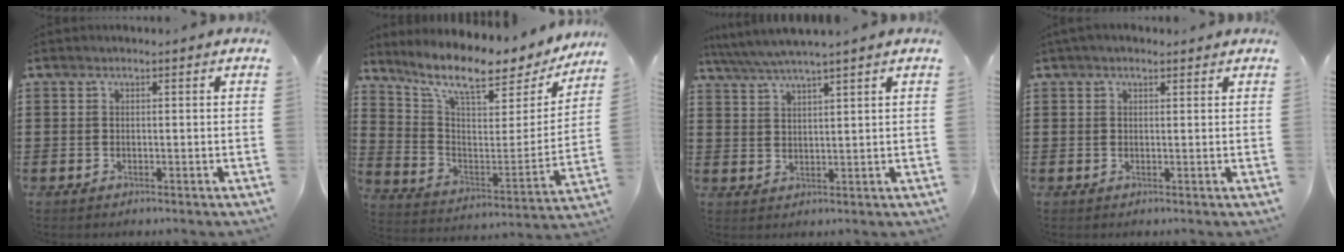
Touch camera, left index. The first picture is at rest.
{"total": 10.0, "force": [7.9, 2.4, 5.7], "torque": [-0.130, -0.059, 0.130]}
{"total": 4.0, "force": [3.5, -0.4, 2.0], "torque": [-0.048, -0.012, 0.062]}
{"total": 1.5, "force": [1.1, 0.5, 0.9], "torque": [-0.018, 0.005, 0.020]}